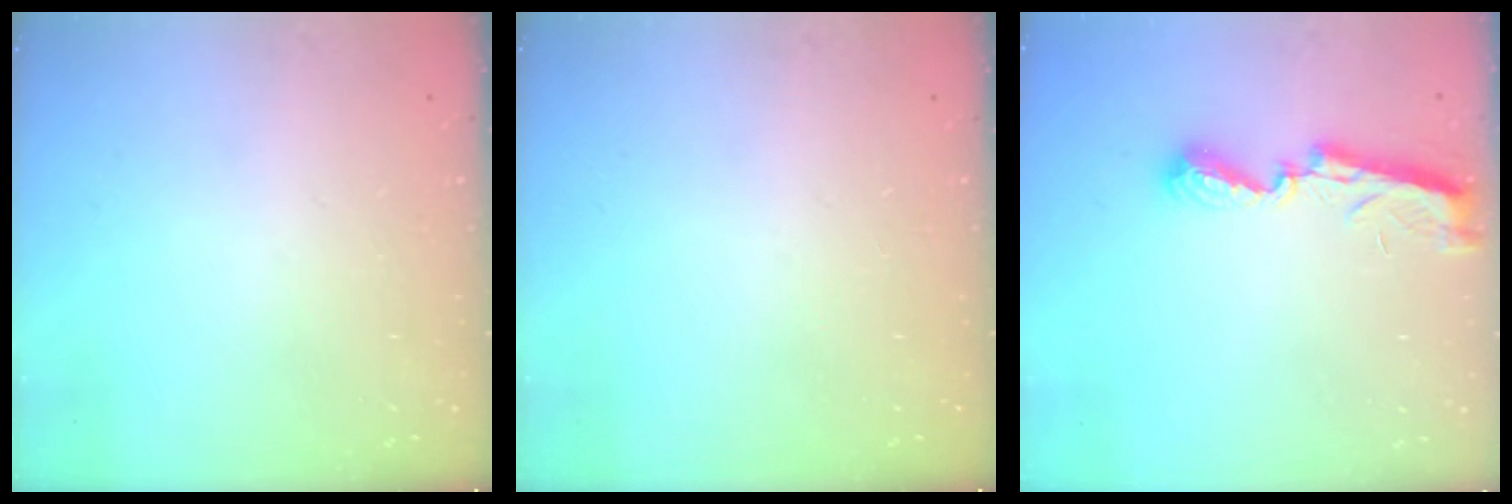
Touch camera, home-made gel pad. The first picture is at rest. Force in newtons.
{"total": 0.0}
{"total": 7.6, "press": 7.5, "slide": 0.3}